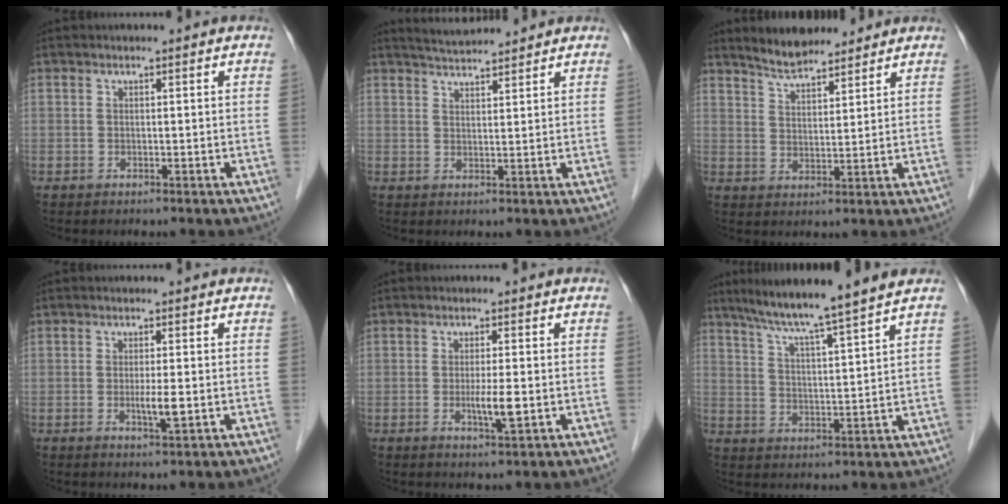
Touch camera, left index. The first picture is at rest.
{"total": 5.2, "force": [5.1, 0.2, 1.2], "torque": [-0.027, 0.026, 0.086]}
{"total": 6.7, "force": [6.1, 1.6, 2.2], "torque": [-0.049, 0.014, 0.115]}
{"total": 2.6, "force": [-0.4, 0.2, 2.5], "torque": [-0.048, -0.006, -0.006]}
{"total": 3.4, "force": [-0.6, 0.2, 3.4], "torque": [-0.066, -0.008, -0.011]}
{"total": 10.5, "force": [8.8, -1.8, 5.5], "torque": [-0.089, 0.008, 0.142]}